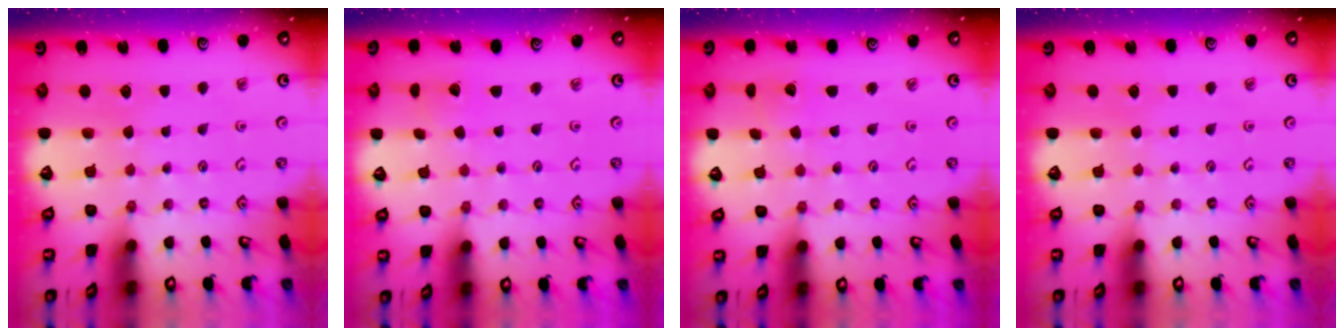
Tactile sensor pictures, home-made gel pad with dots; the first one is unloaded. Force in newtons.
{"total": 1.6, "press": 1.6, "slide": 0.0}
{"total": 1.3, "press": 1.3, "slide": 0.0}
{"total": 0.0}